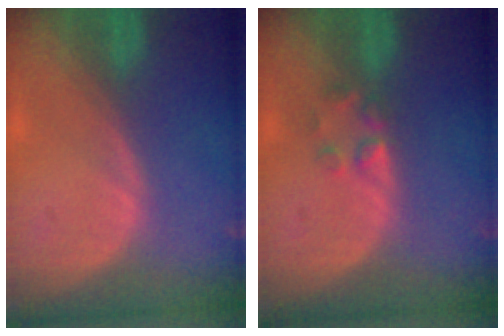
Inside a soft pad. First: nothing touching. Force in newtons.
{"total": 2.2, "press": 2.2, "slide": 0.2}